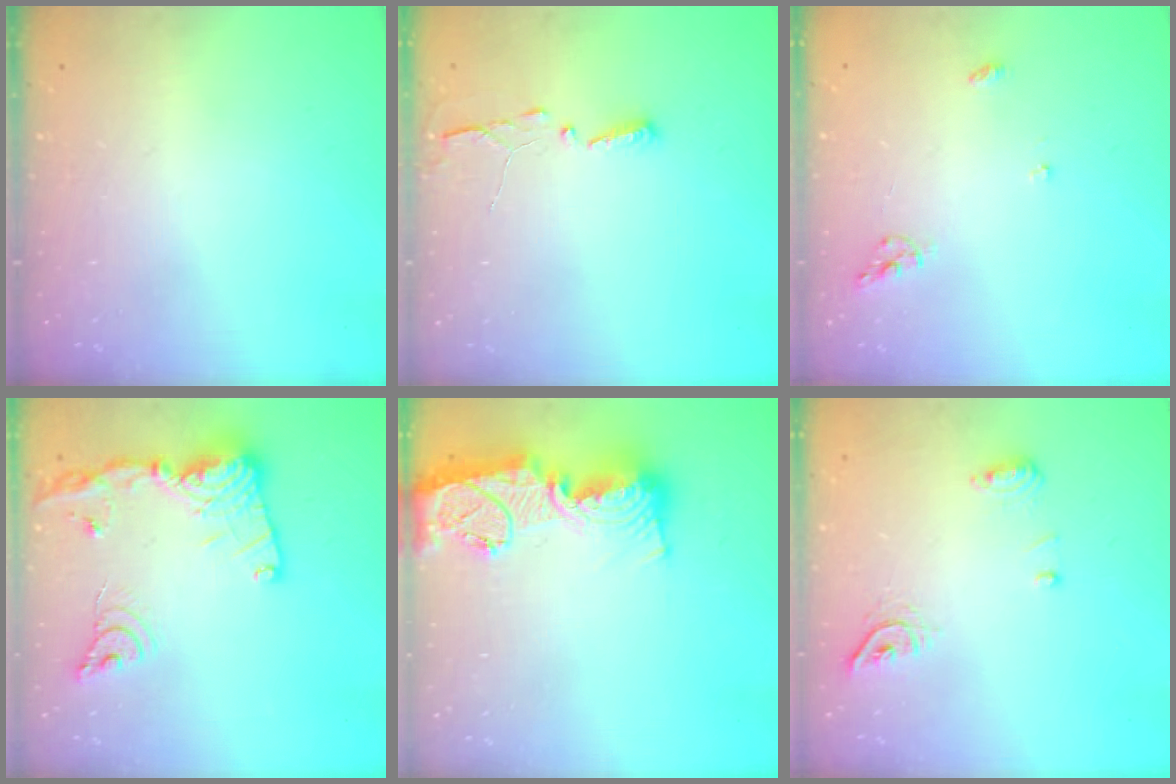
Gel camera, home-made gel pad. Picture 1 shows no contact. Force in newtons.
{"total": 2.9, "press": 2.9, "slide": 0.4}
{"total": 6.2, "press": 6.2, "slide": 0.1}
{"total": 18.5, "press": 18.4, "slide": 1.7}
{"total": 18.5, "press": 18.4, "slide": 1.7}
{"total": 7.9, "press": 7.8, "slide": 1.3}